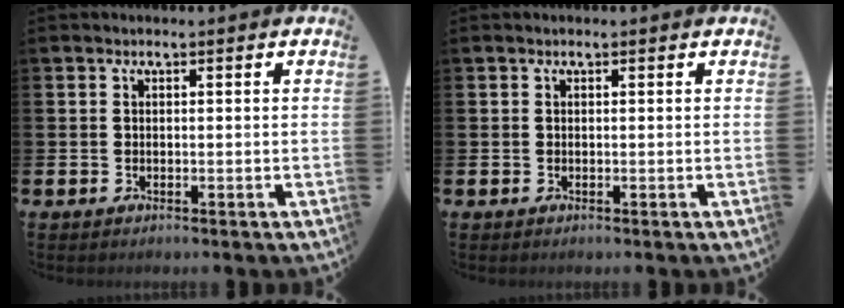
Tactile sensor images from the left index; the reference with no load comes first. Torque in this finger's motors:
{"motor_torque": [0.92, -1.21, 0.26, 0.03]}